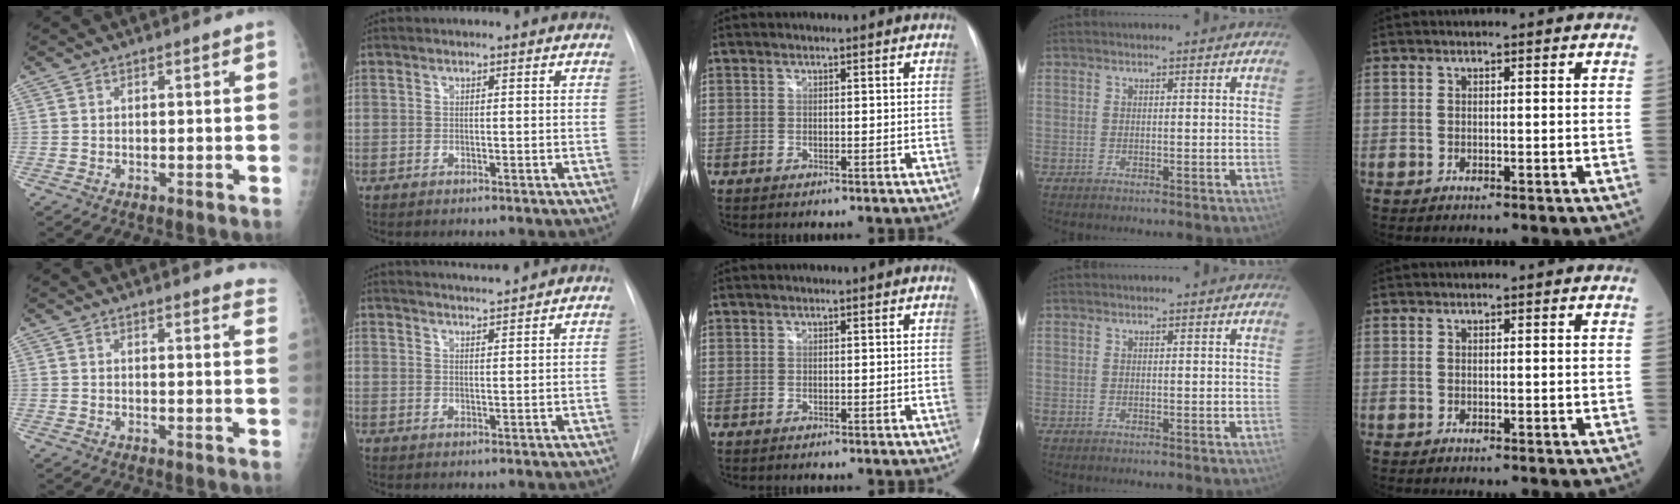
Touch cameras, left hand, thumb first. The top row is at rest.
{"thumb": {"total": 11.0, "force": [10.5, 1.4, 2.8], "torque": [0.002, -0.059, 0.094]}, "index": {"total": 3.8, "force": [3.6, -0.9, 0.7], "torque": [-0.013, 0.002, 0.058]}}